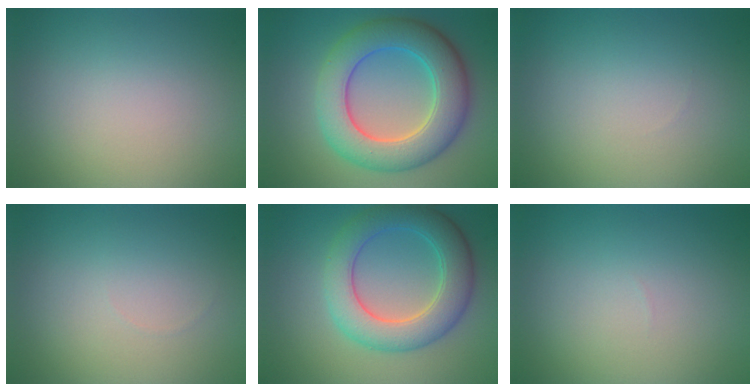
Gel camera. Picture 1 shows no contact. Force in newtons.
{"total": 8.7, "press": 8.7, "slide": 0.3}
{"total": 0.0}
{"total": 0.0}
{"total": 6.4, "press": 6.4, "slide": 0.2}
{"total": 0.0}